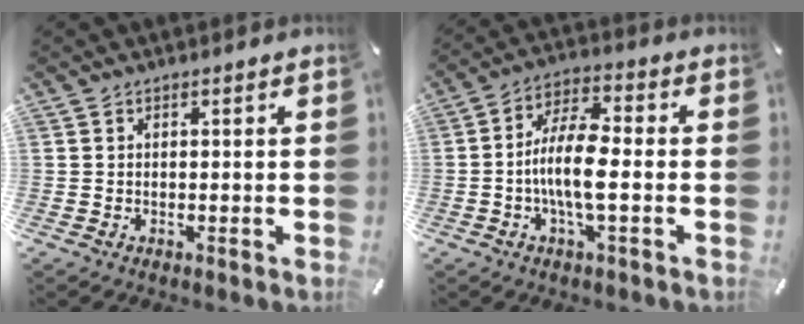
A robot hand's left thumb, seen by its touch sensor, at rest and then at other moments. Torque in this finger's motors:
{"motor_torque": [-0.03, 0.86, 1.25, 0.20, 0.29]}